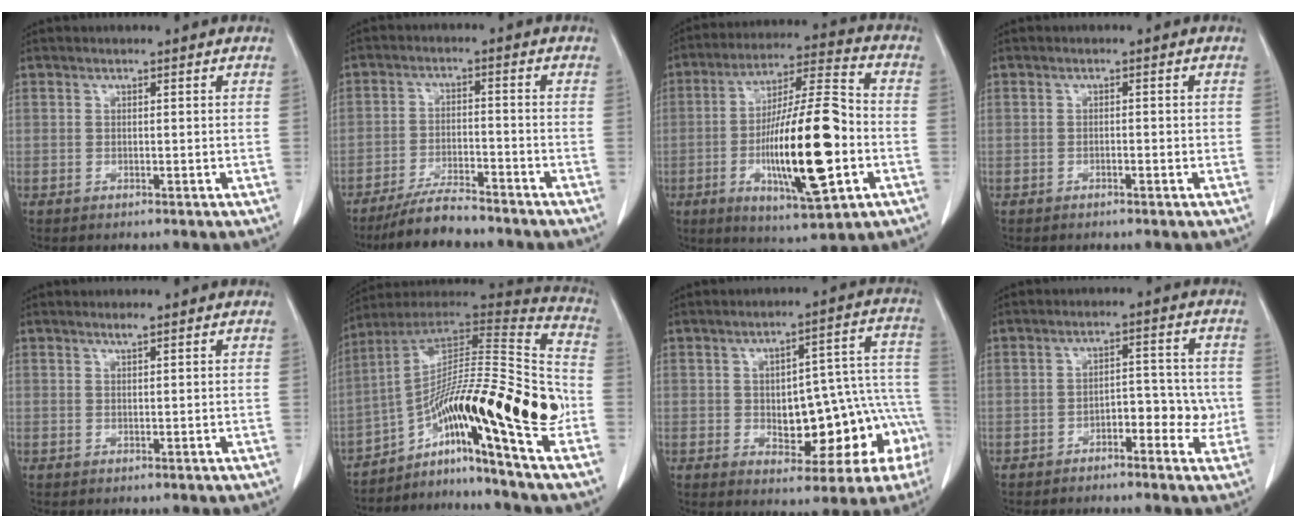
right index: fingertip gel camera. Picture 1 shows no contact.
{"total": 7.5, "force": [-6.6, 1.3, 3.2], "torque": [-0.057, -0.015, -0.116]}
{"total": 19.2, "force": [-4.3, 3.1, 18.4], "torque": [-0.329, -0.001, -0.065]}
{"total": 0.9, "force": [-0.4, 0.3, 0.8], "torque": [-0.010, 0.004, -0.004]}
{"total": 0.9, "force": [0.7, 0.0, 0.5], "torque": [-0.009, 0.001, 0.015]}
{"total": 22.5, "force": [-8.6, 0.8, 20.8], "torque": [-0.304, 0.025, -0.135]}
{"total": 16.7, "force": [-4.1, 7.1, 14.5], "torque": [-0.135, 0.051, -0.032]}
{"total": 5.4, "force": [-2.0, 2.7, 4.2], "torque": [-0.050, 0.023, -0.028]}